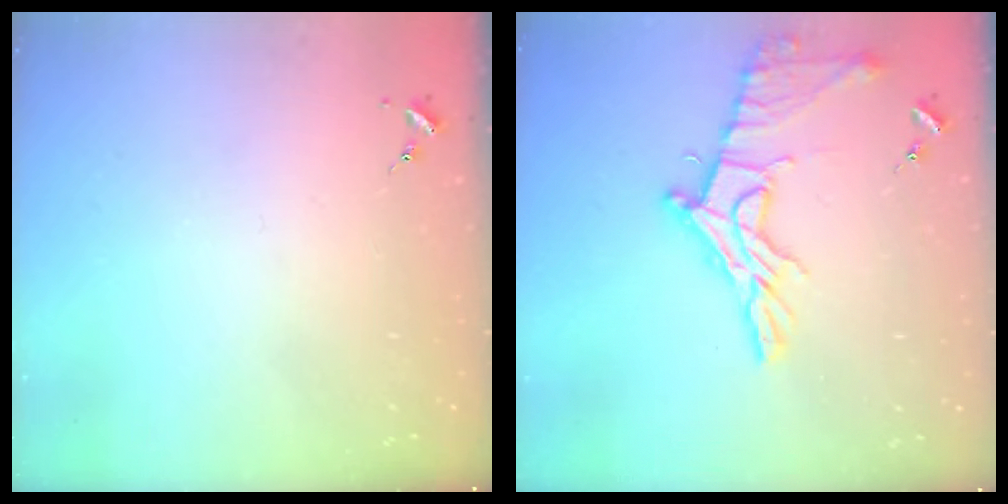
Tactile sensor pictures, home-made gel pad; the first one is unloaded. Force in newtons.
{"total": 14.4, "press": 14.4, "slide": 1.1}